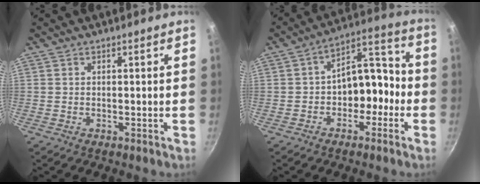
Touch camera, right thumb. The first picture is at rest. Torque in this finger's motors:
{"motor_torque": [-0.31, 0.66, 0.27, 0.32, 0.04]}